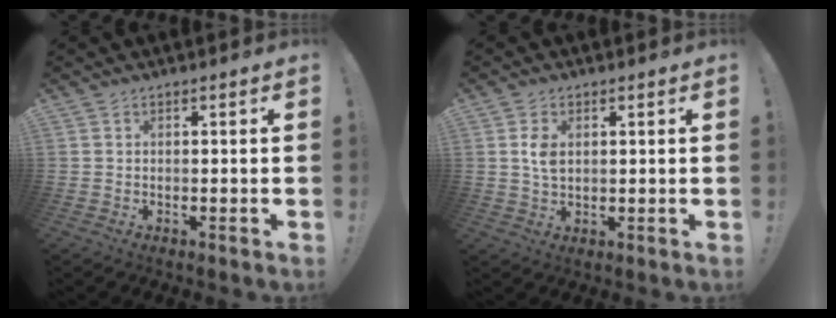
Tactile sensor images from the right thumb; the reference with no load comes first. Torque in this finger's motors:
{"motor_torque": [0.35, -0.20, 0.28, -0.25, 0.01]}